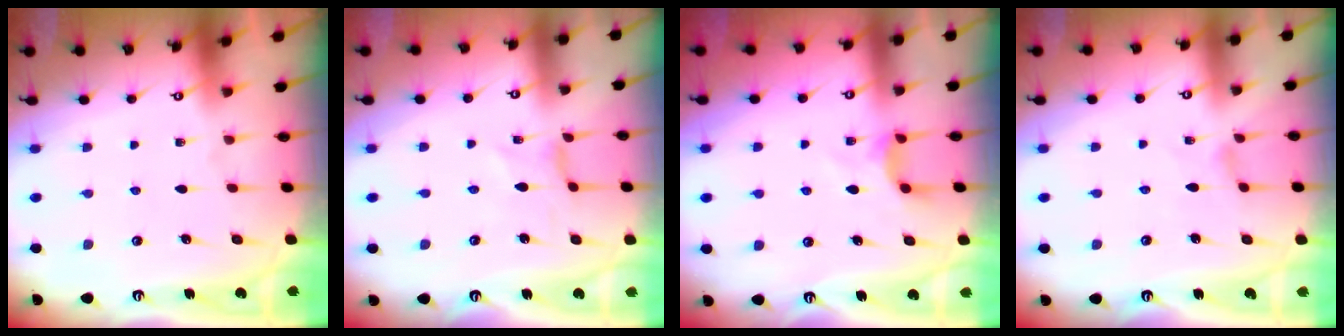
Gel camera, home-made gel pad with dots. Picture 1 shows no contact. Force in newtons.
{"total": 0.0}
{"total": 3.8, "press": 3.8, "slide": 0.6}
{"total": 0.0}